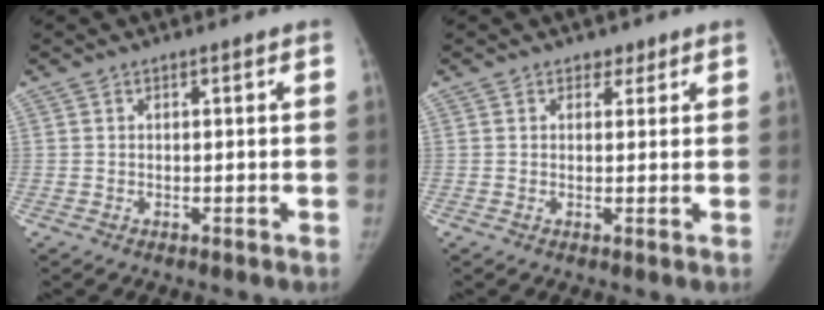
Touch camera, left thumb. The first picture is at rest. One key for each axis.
{"total": 1.7, "fx": 1.1, "fy": 1.2, "fz": 0.3, "tx": 0.010, "ty": -0.005, "tz": 0.012}